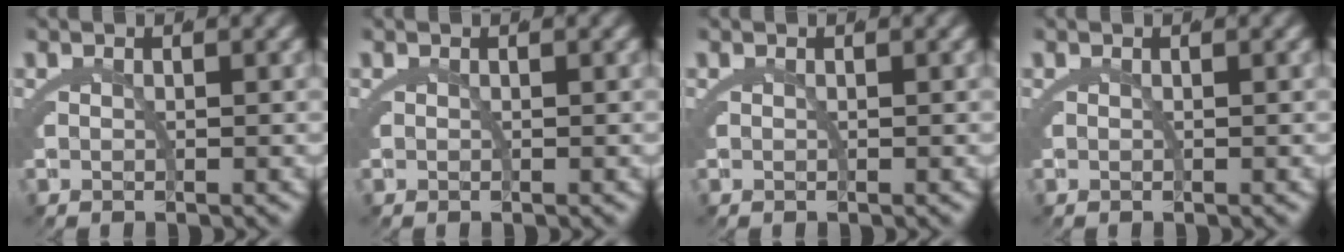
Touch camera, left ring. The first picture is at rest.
{"total": 0.0}
{"total": 0.0}
{"total": 0.0}